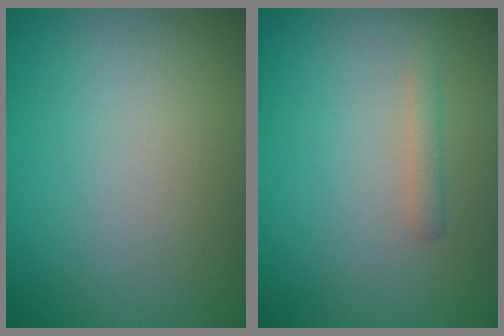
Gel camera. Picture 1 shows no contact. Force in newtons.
{"total": 1.2, "press": 1.2, "slide": 0.1}